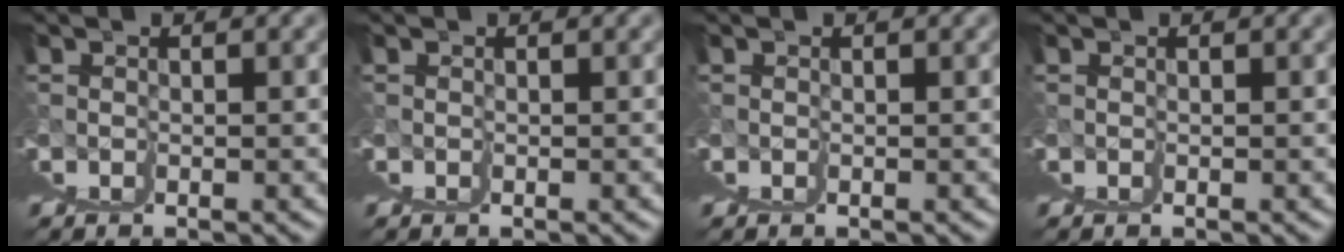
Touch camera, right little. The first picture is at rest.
{"total": 0.0}
{"total": 0.0}
{"total": 0.0}